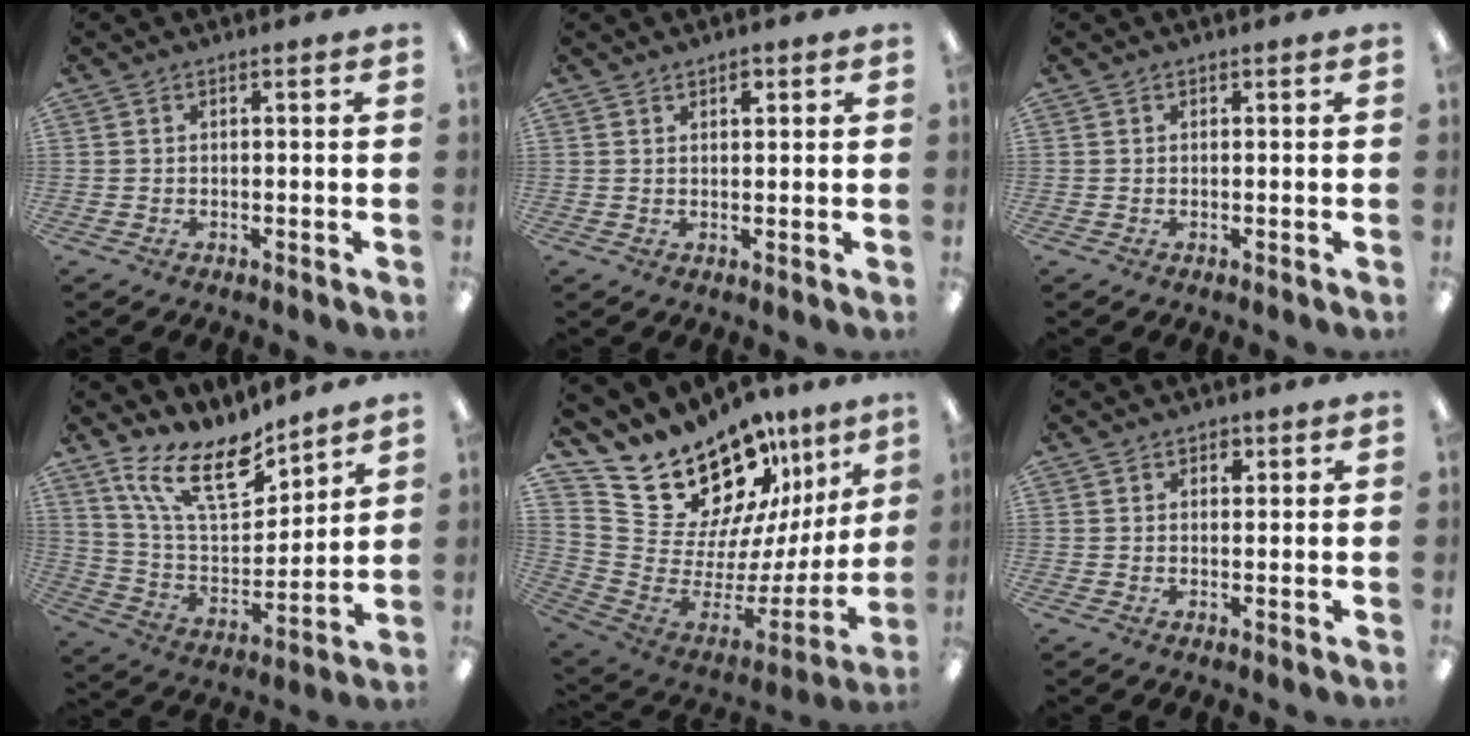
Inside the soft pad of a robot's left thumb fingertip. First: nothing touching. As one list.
[{"total": 2.0, "force": [1.5, 1.0, 0.8], "torque": [-0.002, -0.006, 0.024]}, {"total": 0.0}, {"total": 17.6, "force": [12.5, 6.4, 10.6], "torque": [-0.212, -0.066, 0.223]}, {"total": 20.8, "force": [18.1, 8.4, 6.1], "torque": [-0.114, -0.158, 0.345]}, {"total": 1.9, "force": [1.2, 1.2, 0.7], "torque": [0.002, -0.003, 0.018]}]